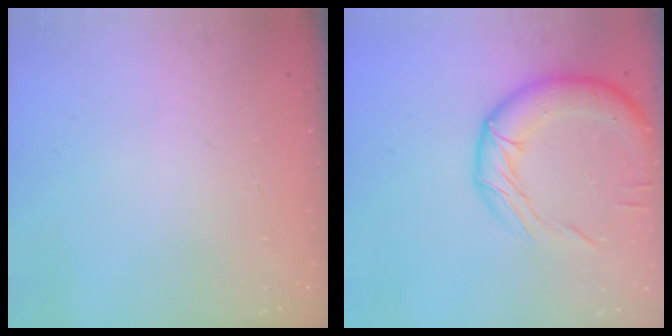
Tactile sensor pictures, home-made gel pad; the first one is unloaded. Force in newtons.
{"total": 17.0, "press": 16.8, "slide": 2.6}